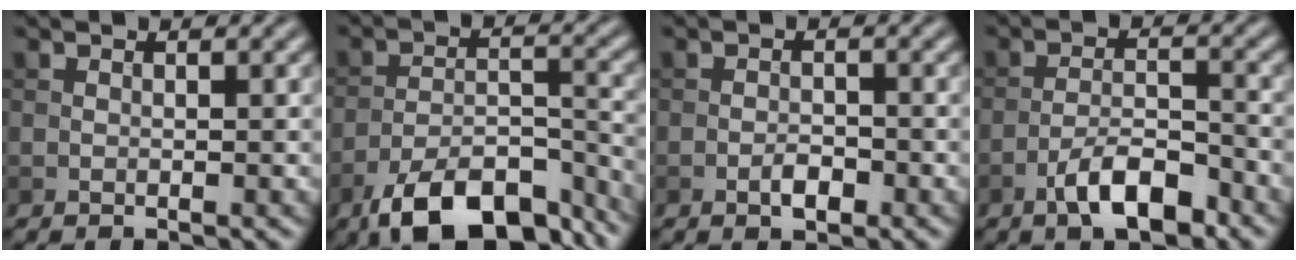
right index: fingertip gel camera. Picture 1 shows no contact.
{"total": 11.5, "force": [-8.4, 4.5, 6.4], "torque": [-0.106, -0.006, -0.141]}
{"total": 1.8, "force": [-0.9, 0.8, 1.3], "torque": [-0.020, 0.001, -0.018]}
{"total": 5.0, "force": [-3.1, 1.7, 3.5], "torque": [-0.060, 0.008, -0.057]}